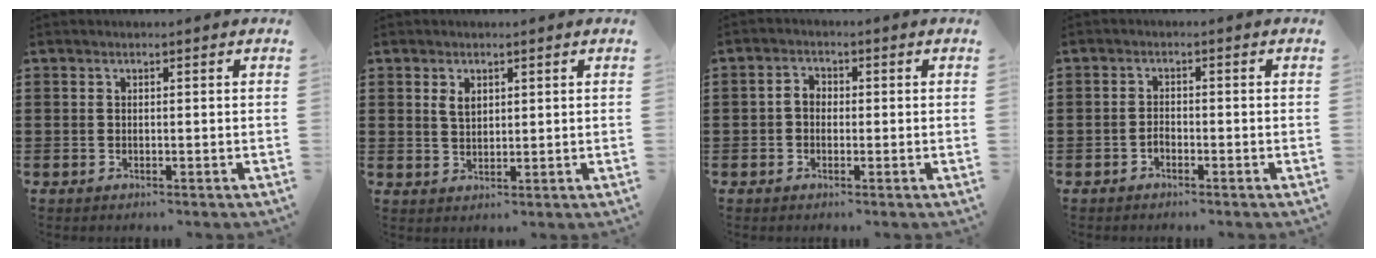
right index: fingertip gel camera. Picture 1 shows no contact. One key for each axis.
{"total": 2.3, "fx": 1.1, "fy": 1.4, "fz": 1.5, "tx": -0.033, "ty": 0.005, "tz": 0.019}
{"total": 2.3, "fx": -0.3, "fy": 1.6, "fz": 1.5, "tx": -0.031, "ty": 0.005, "tz": -0.007}
{"total": 1.3, "fx": -0.9, "fy": 0.8, "fz": 0.5, "tx": -0.014, "ty": 0.000, "tz": -0.018}